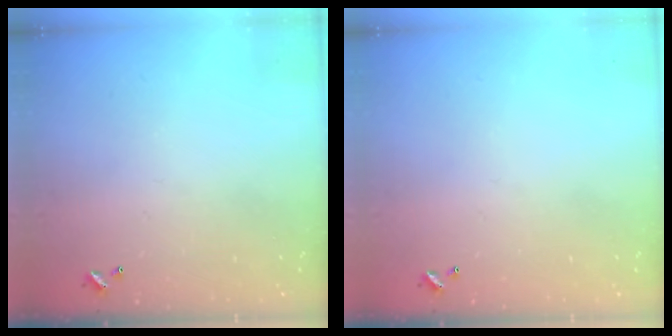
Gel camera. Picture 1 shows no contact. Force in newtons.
{"total": 0.0}